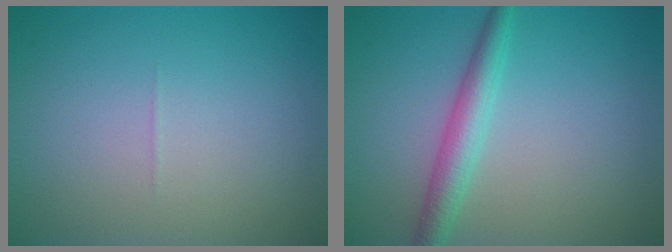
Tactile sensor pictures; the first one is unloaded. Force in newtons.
{"total": 3.1, "press": 3.1, "slide": 0.0}